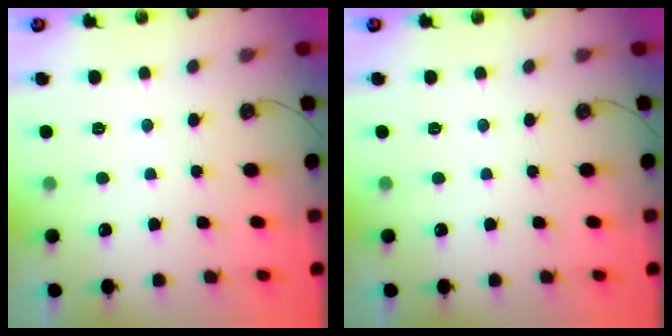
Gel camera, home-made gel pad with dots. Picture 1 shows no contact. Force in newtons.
{"total": 0.0}